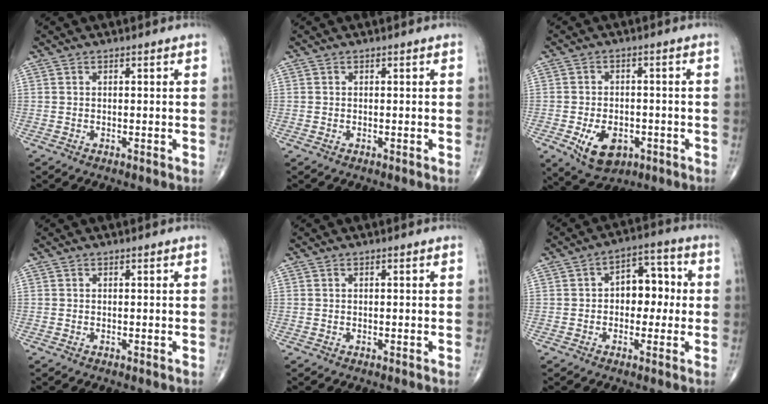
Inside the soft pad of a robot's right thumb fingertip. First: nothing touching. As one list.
[{"total": 0.0}, {"total": 8.6, "force": [-3.2, 5.5, 5.8], "torque": [-0.079, 0.007, -0.042]}, {"total": 0.0}, {"total": 0.0}, {"total": 8.4, "force": [0.1, 5.6, 6.2], "torque": [-0.051, 0.028, -0.008]}]